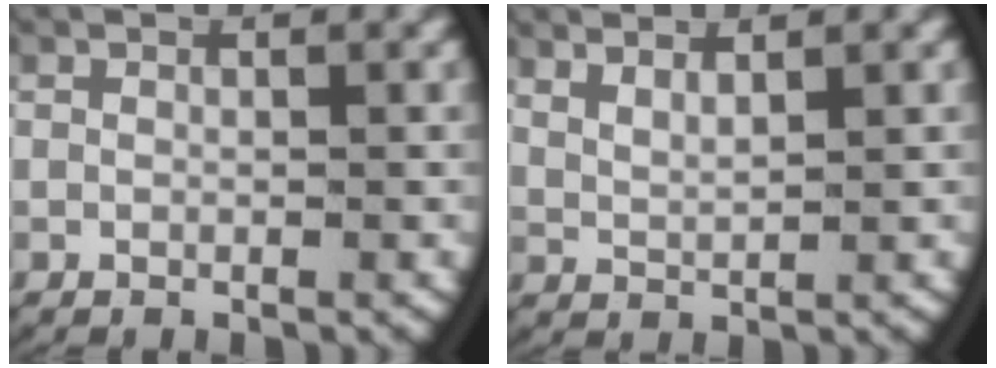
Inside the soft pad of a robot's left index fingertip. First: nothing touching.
{"total": 2.5, "force": [2.0, 0.9, 1.2], "torque": [-0.035, -0.004, 0.040]}